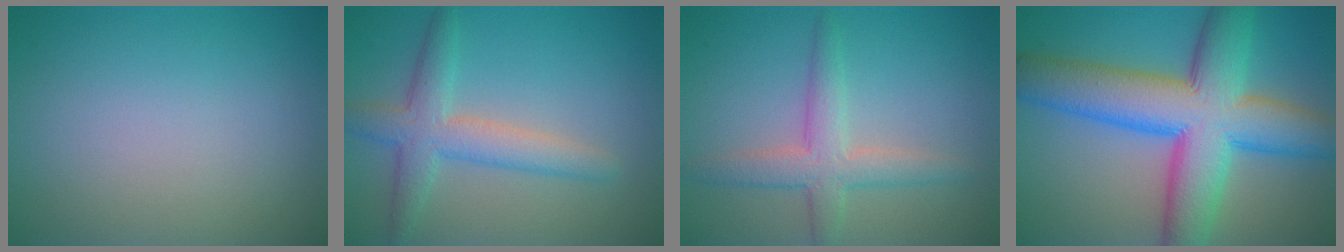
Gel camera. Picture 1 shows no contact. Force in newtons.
{"total": 4.4, "press": 4.4, "slide": 0.3}
{"total": 3.7, "press": 3.7, "slide": 0.2}
{"total": 12.2, "press": 12.2, "slide": 0.2}